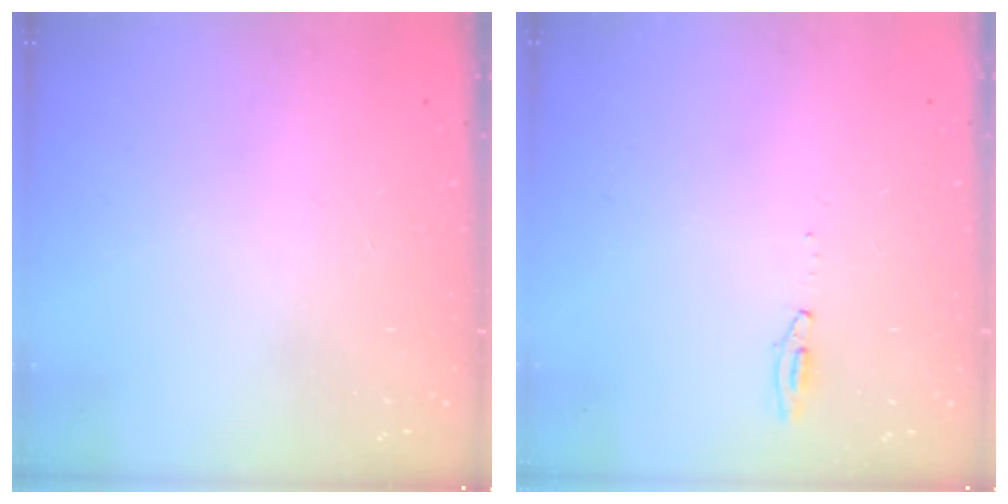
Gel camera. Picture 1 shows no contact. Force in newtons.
{"total": 3.5, "press": 3.3, "slide": 1.1}